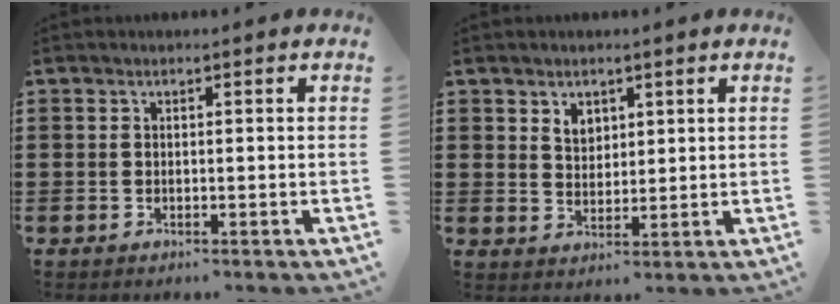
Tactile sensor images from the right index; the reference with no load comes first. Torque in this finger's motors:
{"motor_torque": [0.01, -0.01, 0.03, 0.05]}